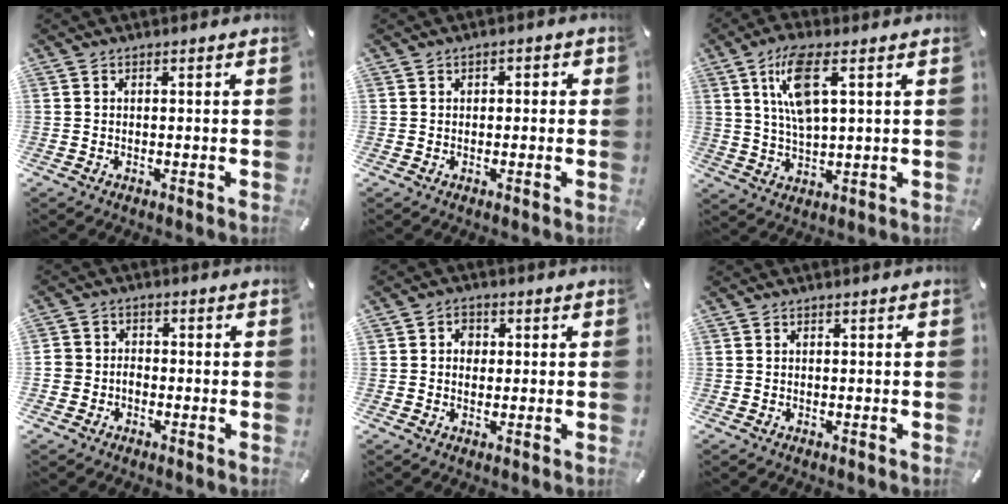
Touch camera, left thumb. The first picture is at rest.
{"total": 1.5, "force": [-0.6, 1.2, 0.7], "torque": [-0.011, 0.007, -0.014]}
{"total": 10.6, "force": [4.2, 3.8, 8.9], "torque": [-0.184, -0.001, 0.072]}
{"total": 3.6, "force": [-1.8, 3.0, 0.8], "torque": [-0.013, 0.013, -0.034]}
{"total": 3.2, "force": [0.1, 2.7, 1.6], "torque": [-0.018, 0.002, -0.004]}
{"total": 0.0}